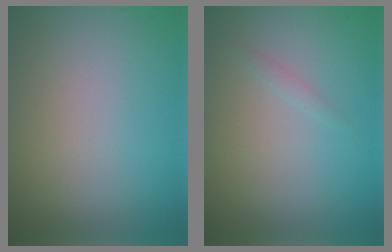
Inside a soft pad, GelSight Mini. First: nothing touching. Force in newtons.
{"total": 0.6, "press": 0.6, "slide": 0.0}